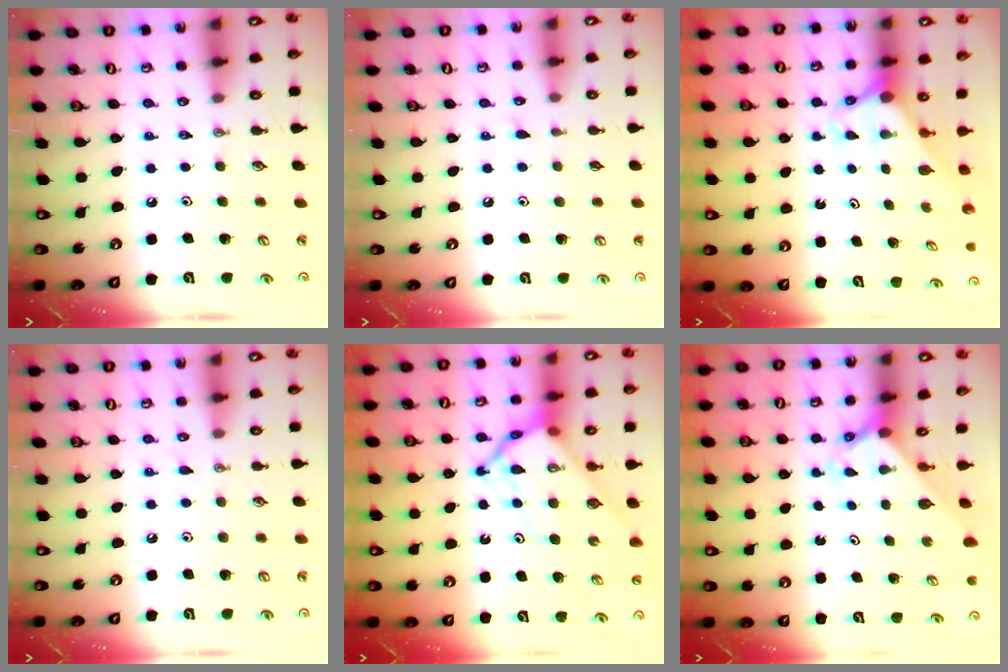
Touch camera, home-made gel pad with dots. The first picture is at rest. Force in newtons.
{"total": 5.4, "press": 5.4, "slide": 0.5}
{"total": 2.8, "press": 2.8, "slide": 0.0}
{"total": 3.4, "press": 3.4, "slide": 0.5}
{"total": 10.4, "press": 10.4, "slide": 0.7}
{"total": 2.0, "press": 2.0, "slide": 0.2}